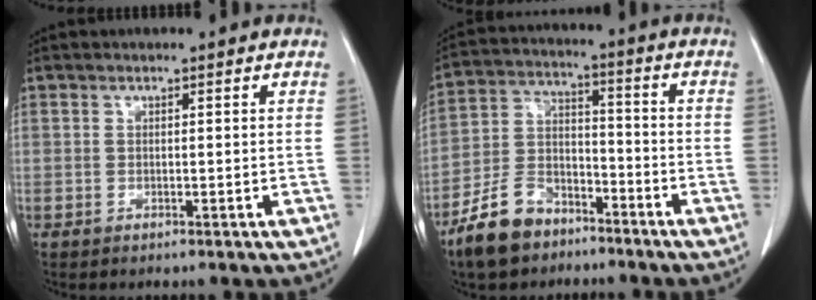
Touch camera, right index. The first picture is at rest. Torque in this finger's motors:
{"motor_torque": [-0.25, -0.30, -0.42, -0.21]}